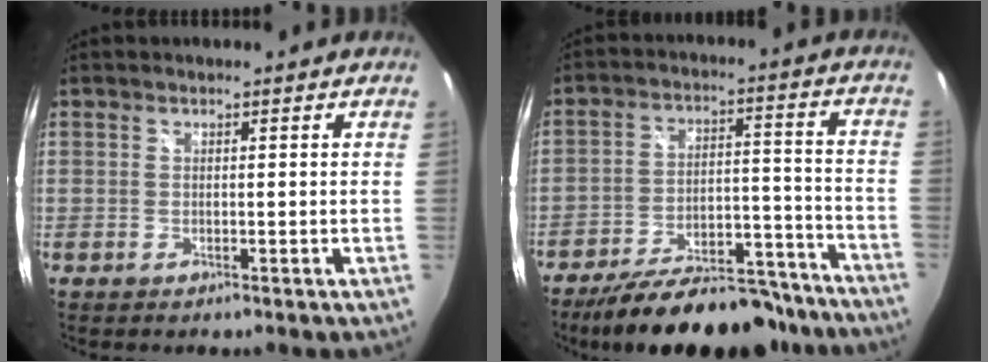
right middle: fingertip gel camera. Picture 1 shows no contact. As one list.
[{"total": 22.4, "force": [-18.9, 7.3, 9.6], "torque": [-0.166, 0.010, -0.245]}]